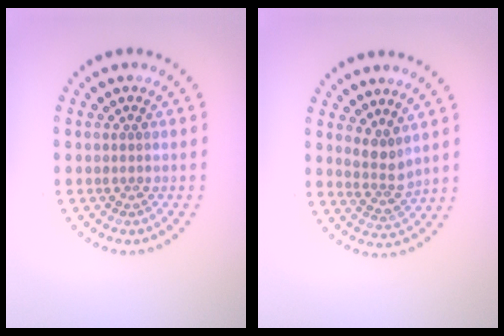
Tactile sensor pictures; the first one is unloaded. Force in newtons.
{"total": 2.2, "press": 1.8, "slide": 1.3}